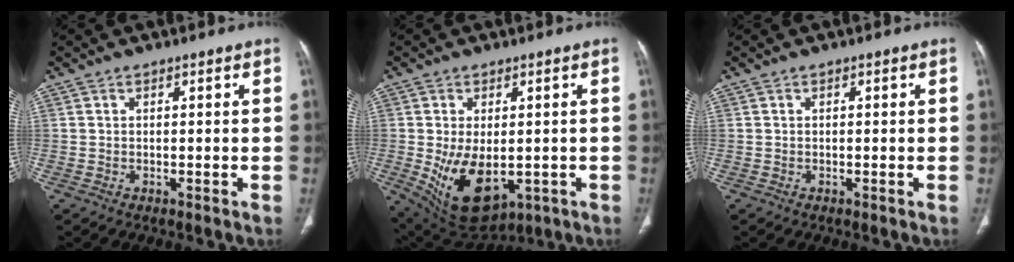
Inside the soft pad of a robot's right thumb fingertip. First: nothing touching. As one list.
[{"total": 13.0, "force": [-2.4, 7.5, 10.4], "torque": [-0.171, -0.012, -0.010]}, {"total": 0.0}]